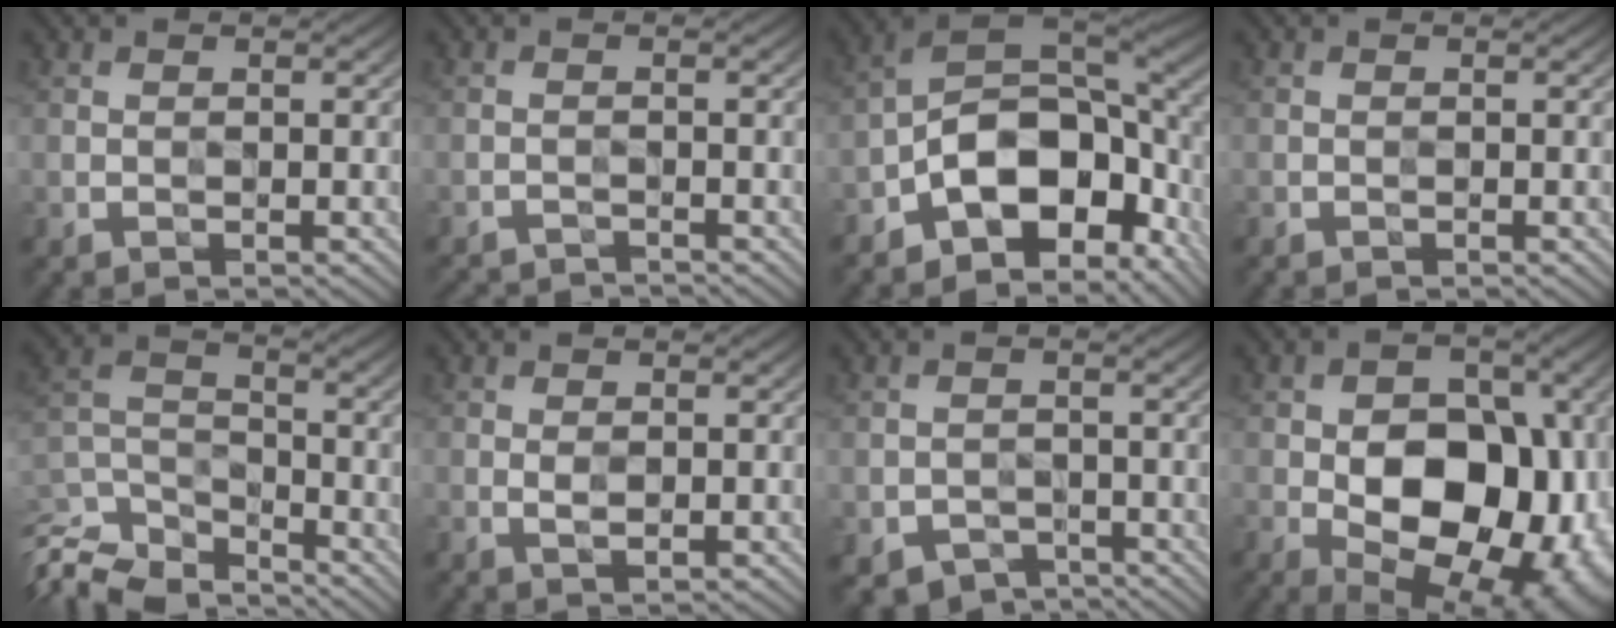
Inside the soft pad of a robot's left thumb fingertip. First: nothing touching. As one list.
[{"total": 3.2, "force": [-3.2, -0.5, 0.2], "torque": [-0.015, 0.001, -0.058]}, {"total": 14.4, "force": [-5.0, 8.0, 10.8], "torque": [-0.184, -0.007, -0.088]}, {"total": 0.6, "force": [-0.4, -0.4, -0.3], "torque": [0.004, 0.003, -0.005]}, {"total": 10.2, "force": [-8.8, 3.8, 3.4], "torque": [-0.098, -0.006, -0.151]}, {"total": 1.4, "force": [0.1, 0.5, 1.3], "torque": [-0.022, 0.001, 0.006]}, {"total": 3.0, "force": [-2.4, 1.7, 0.7], "torque": [-0.013, -0.008, -0.036]}, {"total": 15.6, "force": [-2.9, 10.0, 11.6], "torque": [-0.120, -0.004, -0.039]}]